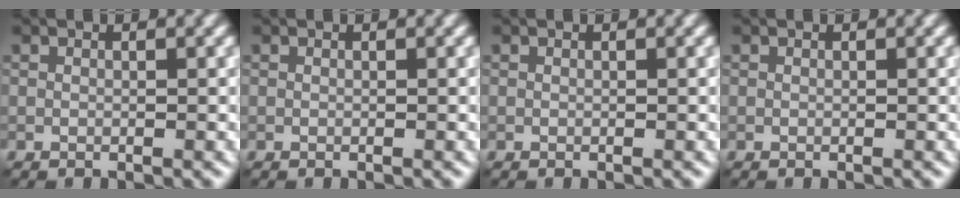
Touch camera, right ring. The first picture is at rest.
{"total": 0.0}
{"total": 0.0}
{"total": 0.0}